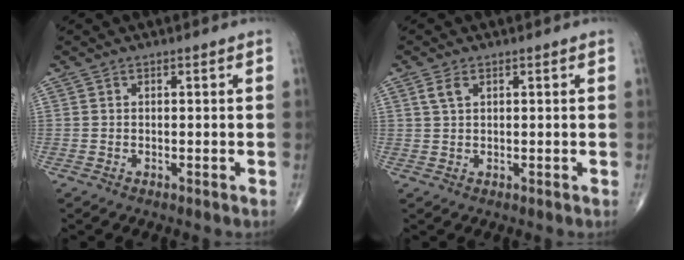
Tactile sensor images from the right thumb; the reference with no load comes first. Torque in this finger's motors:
{"motor_torque": [0.14, 0.15, 0.63, 0.37, 0.14]}